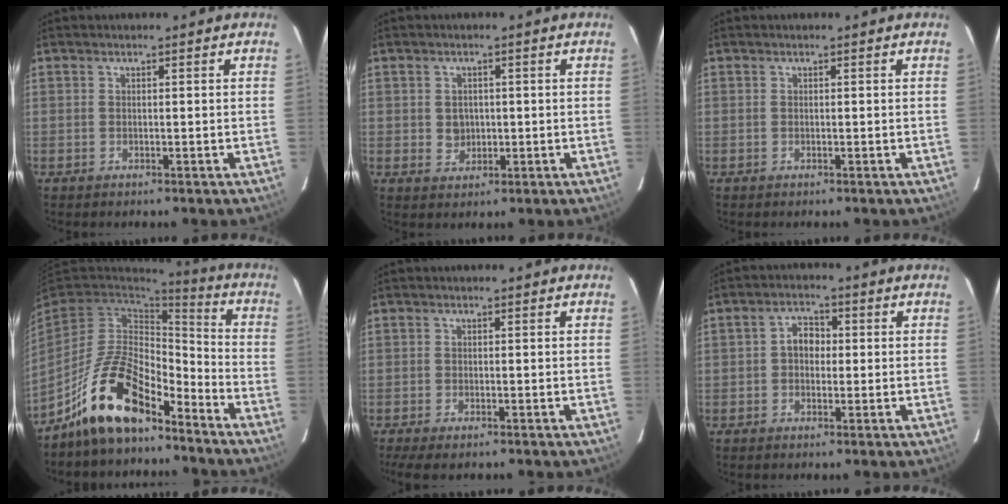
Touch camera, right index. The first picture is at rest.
{"total": 3.2, "force": [0.0, 3.0, 1.1], "torque": [-0.020, 0.005, 0.005]}
{"total": 0.0}
{"total": 15.0, "force": [-10.7, 6.0, 8.6], "torque": [-0.178, 0.016, -0.195]}
{"total": 4.5, "force": [-3.3, 1.1, 2.8], "torque": [-0.067, -0.020, -0.059]}
{"total": 3.8, "force": [0.0, 3.0, 2.3], "torque": [-0.042, 0.016, -0.002]}